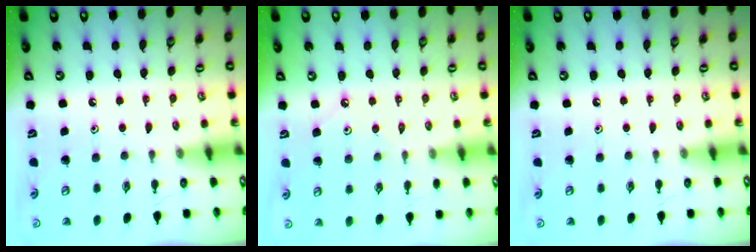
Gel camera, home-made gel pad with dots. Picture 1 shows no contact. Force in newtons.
{"total": 1.8, "press": 1.8, "slide": 0.2}
{"total": 0.0}